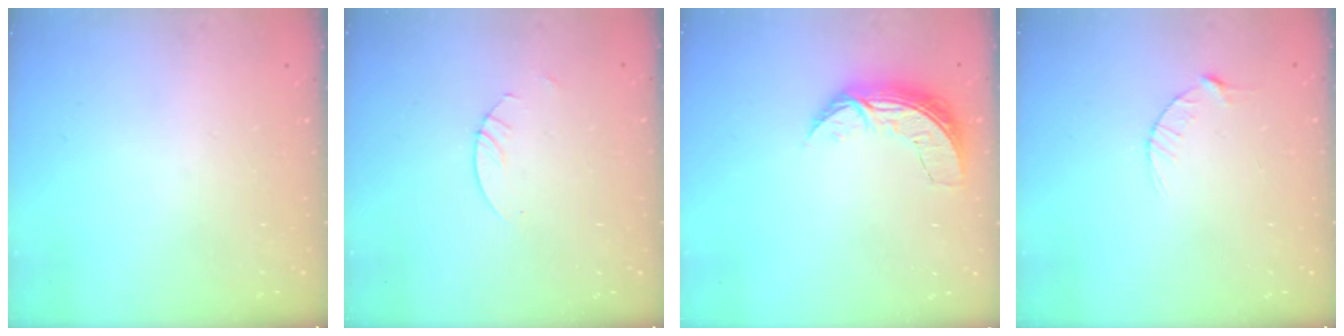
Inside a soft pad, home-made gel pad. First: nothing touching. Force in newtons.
{"total": 2.7, "press": 2.7, "slide": 0.2}
{"total": 7.3, "press": 7.3, "slide": 0.4}
{"total": 2.9, "press": 2.9, "slide": 0.4}